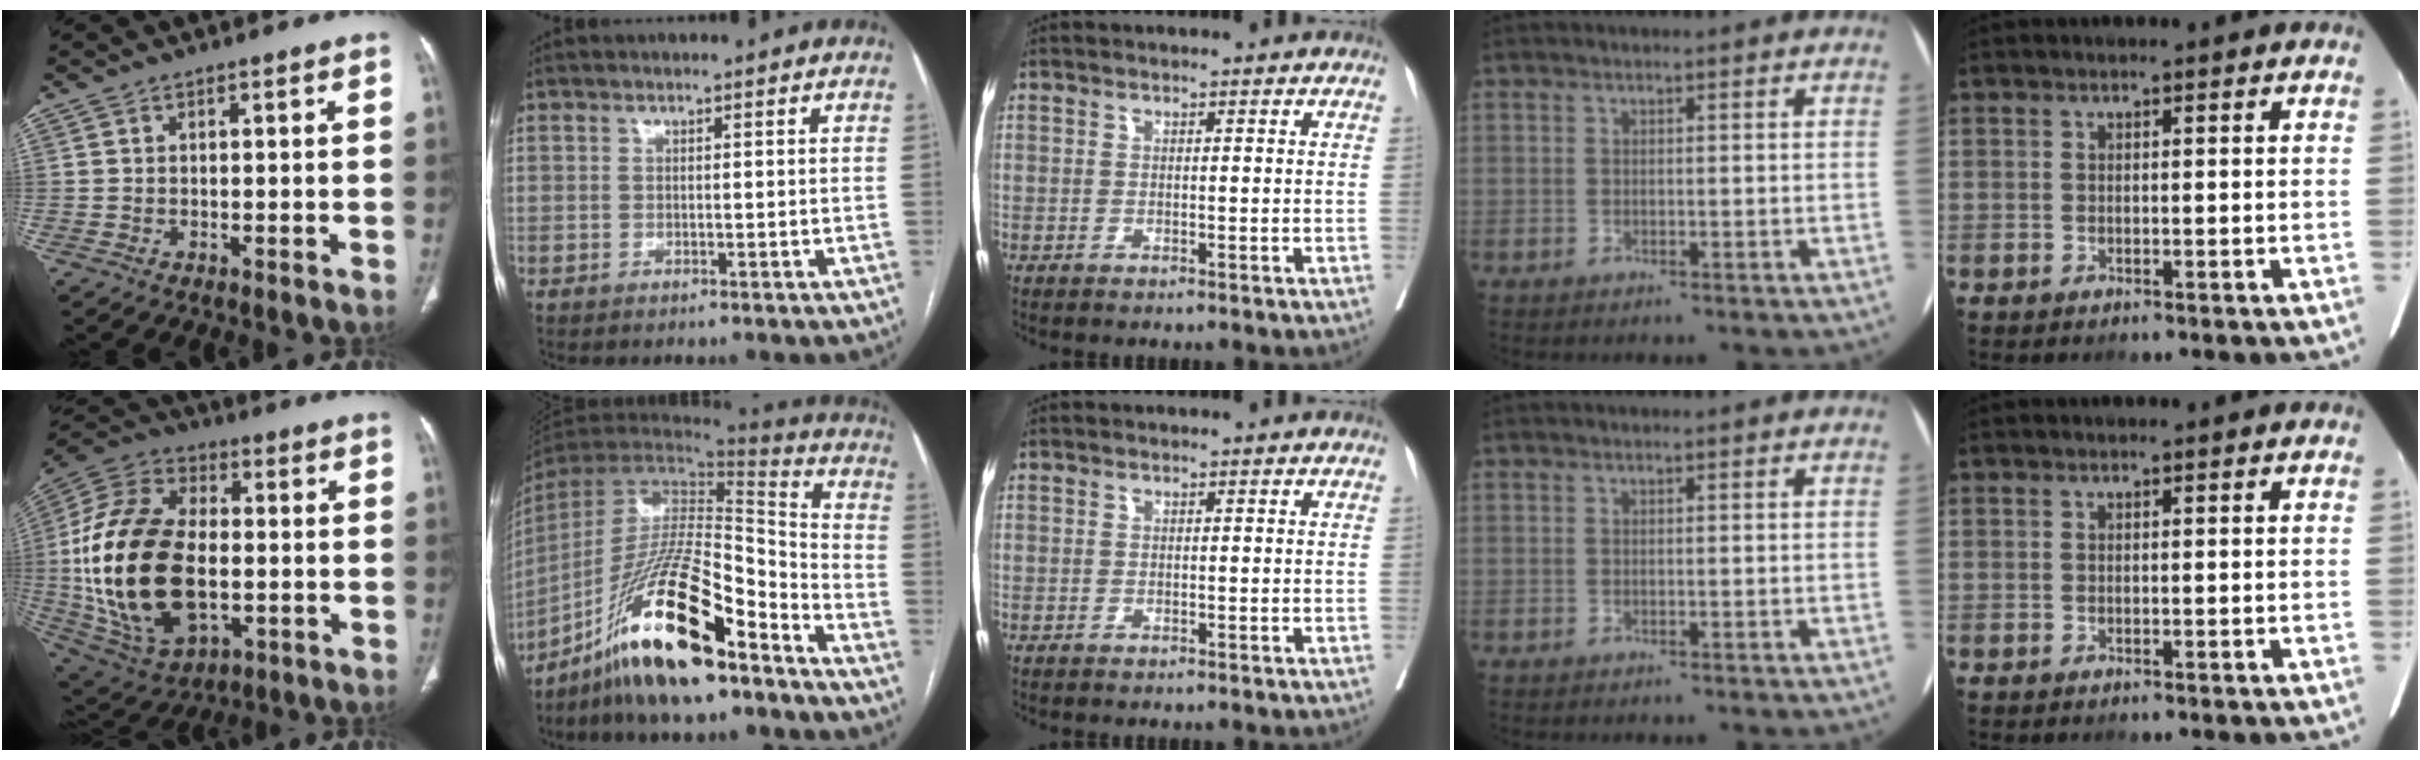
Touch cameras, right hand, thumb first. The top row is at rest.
{"thumb": {"total": 28.3, "force": [-2.4, 16.8, 22.6], "torque": [-0.452, 0.004, -0.024]}, "index": {"total": 20.7, "force": [-14.2, 3.6, 14.6], "torque": [-0.285, -0.014, -0.254]}}